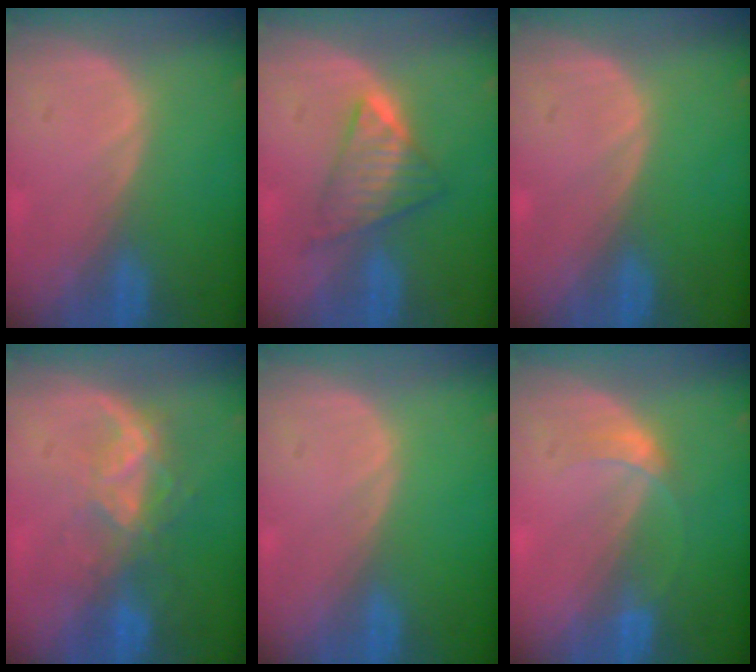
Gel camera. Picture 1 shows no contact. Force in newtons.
{"total": 5.9, "press": 5.8, "slide": 0.8}
{"total": 0.0}
{"total": 6.6, "press": 5.8, "slide": 3.1}
{"total": 0.0}
{"total": 2.5, "press": 2.5, "slide": 0.1}